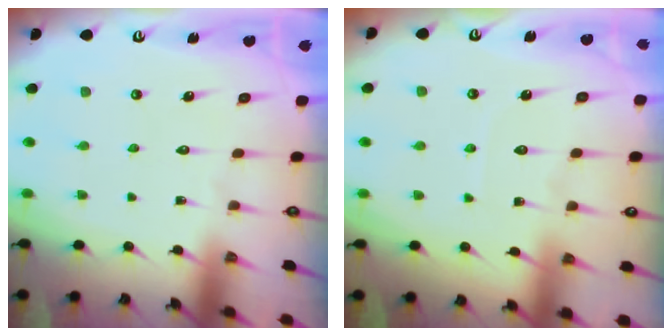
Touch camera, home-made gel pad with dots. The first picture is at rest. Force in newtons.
{"total": 3.9, "press": 3.8, "slide": 0.5}